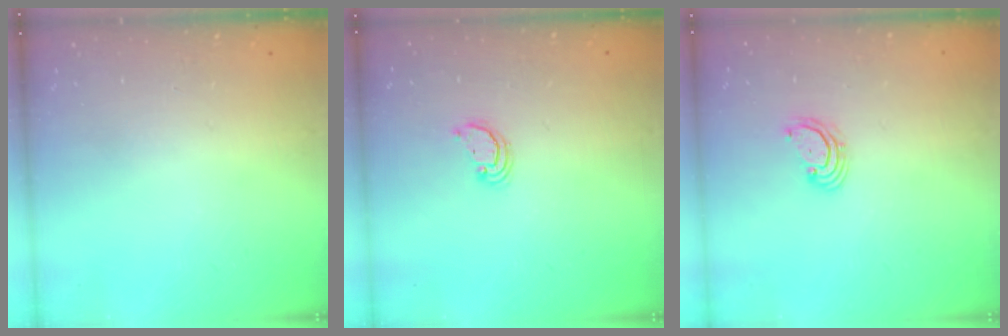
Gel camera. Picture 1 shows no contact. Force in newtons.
{"total": 2.4, "press": 2.4, "slide": 0.2}
{"total": 2.7, "press": 2.6, "slide": 0.6}